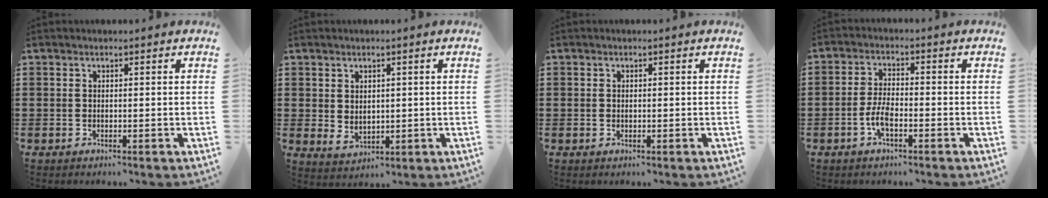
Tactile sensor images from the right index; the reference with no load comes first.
{"total": 2.6, "force": [1.2, 2.1, 0.8], "torque": [-0.015, 0.004, 0.021]}
{"total": 0.5, "force": [0.1, 0.5, 0.2], "torque": [-0.005, 0.003, 0.003]}
{"total": 4.4, "force": [-1.8, 1.5, 3.7], "torque": [-0.094, -0.005, -0.040]}